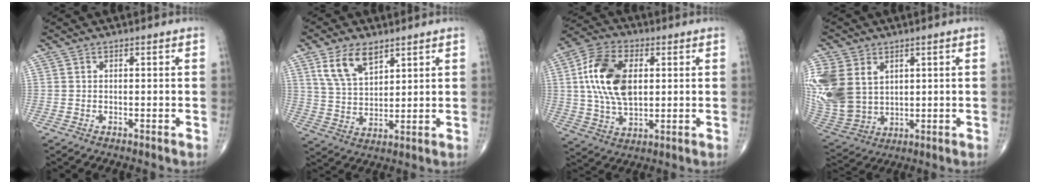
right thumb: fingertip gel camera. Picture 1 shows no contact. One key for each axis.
{"total": 9.1, "fx": 5.2, "fy": 4.7, "fz": 5.7, "tx": -0.095, "ty": -0.023, "tz": 0.107}
{"total": 14.9, "fx": 2.2, "fy": 8.9, "fz": 11.7, "tx": -0.220, "ty": 0.006, "tz": 0.039}
{"total": 17.5, "fx": 4.4, "fy": 13.2, "fz": 10.6, "tx": -0.255, "ty": -0.008, "tz": 0.109}